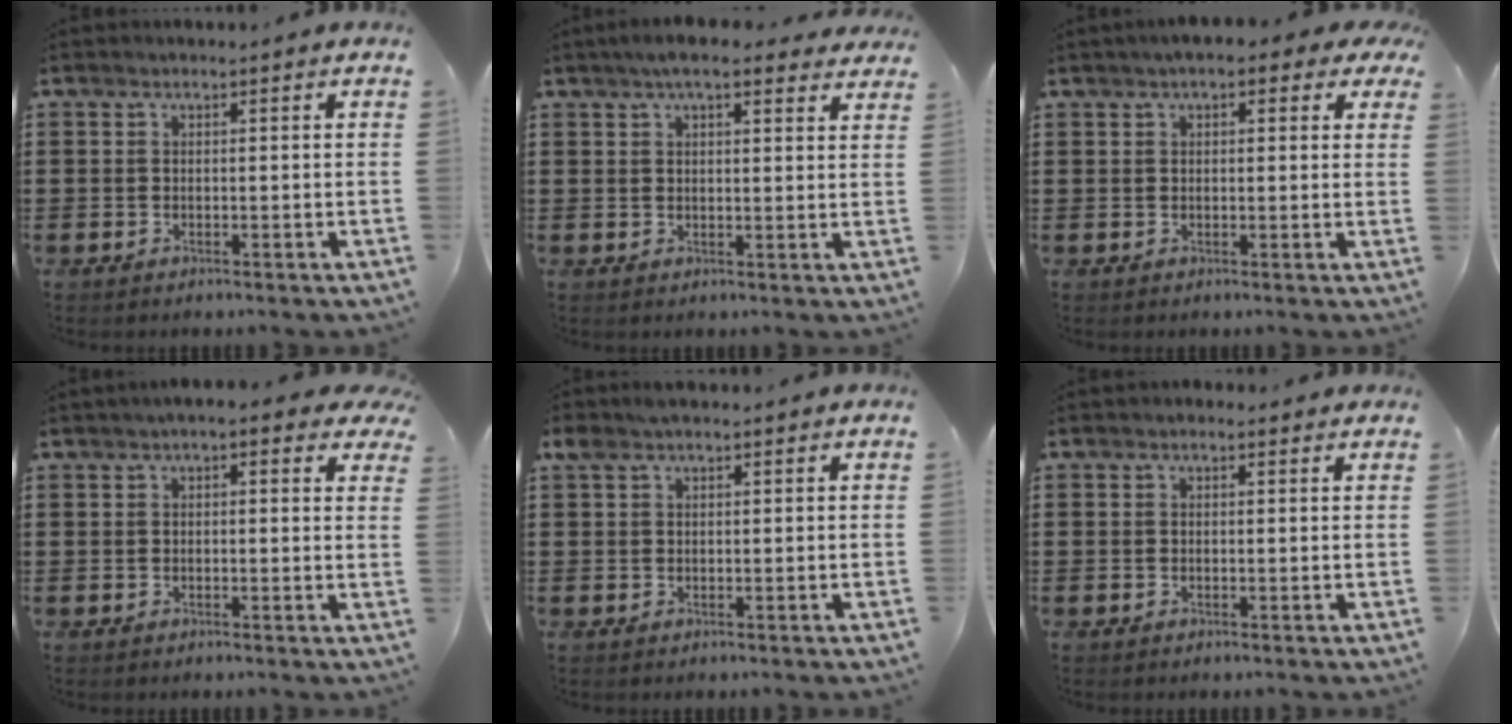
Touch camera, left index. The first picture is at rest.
{"total": 5.1, "force": [4.0, 1.3, 2.8], "torque": [-0.065, 0.003, 0.073]}
{"total": 2.6, "force": [1.7, 1.0, 1.8], "torque": [-0.040, 0.009, 0.028]}
{"total": 2.3, "force": [1.5, 0.5, 1.6], "torque": [-0.036, 0.006, 0.027]}
{"total": 1.9, "force": [1.0, 0.8, 1.3], "torque": [-0.029, 0.007, 0.018]}
{"total": 0.6, "force": [0.2, 0.5, 0.4], "torque": [-0.009, 0.005, 0.004]}